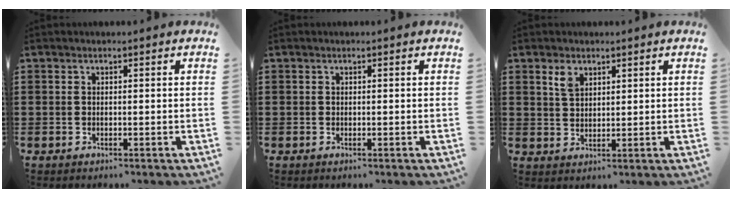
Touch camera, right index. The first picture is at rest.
{"total": 0.0}
{"total": 2.8, "force": [1.8, 1.5, 1.5], "torque": [-0.035, 0.005, 0.034]}